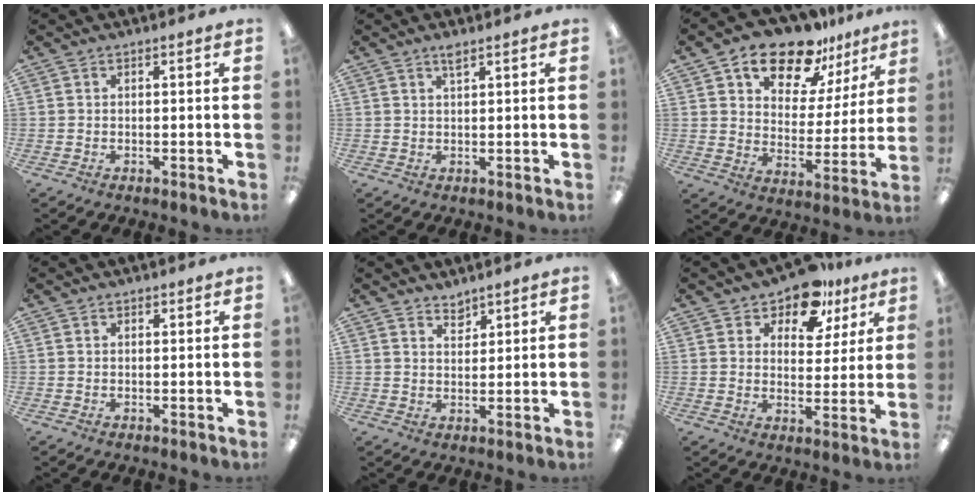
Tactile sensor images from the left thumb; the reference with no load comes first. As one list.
[{"total": 1.9, "force": [1.4, 0.4, 1.2], "torque": [-0.028, 0.001, 0.026]}, {"total": 16.3, "force": [12.6, 7.8, 6.9], "torque": [-0.117, -0.082, 0.222]}, {"total": 0.8, "force": [0.6, 0.5, 0.1], "torque": [0.006, -0.002, 0.009]}, {"total": 3.2, "force": [3.0, 1.2, 0.4], "torque": [0.003, -0.022, 0.053]}, {"total": 11.9, "force": [8.9, 6.2, 5.0], "torque": [-0.077, -0.049, 0.161]}]